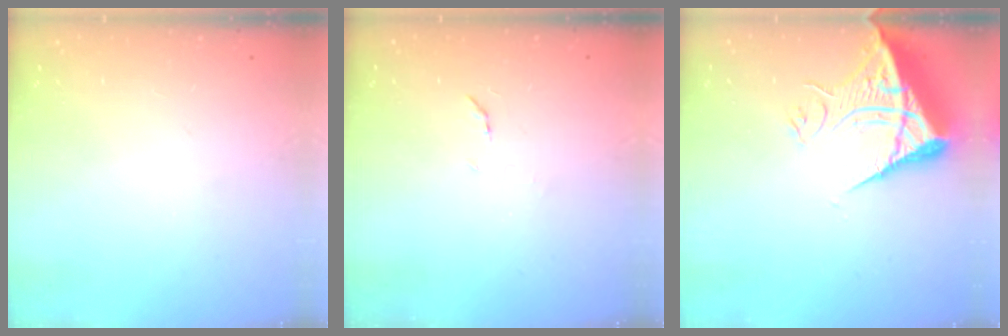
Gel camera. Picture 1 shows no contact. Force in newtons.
{"total": 6.3, "press": 6.2, "slide": 0.6}
{"total": 10.6, "press": 10.5, "slide": 1.1}